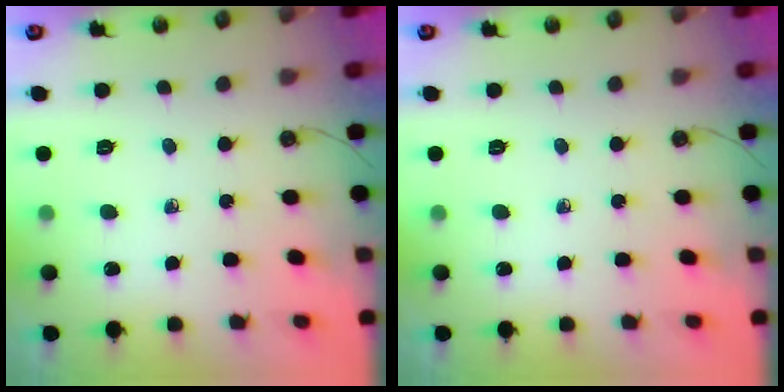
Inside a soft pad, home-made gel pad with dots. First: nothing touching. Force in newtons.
{"total": 0.0}